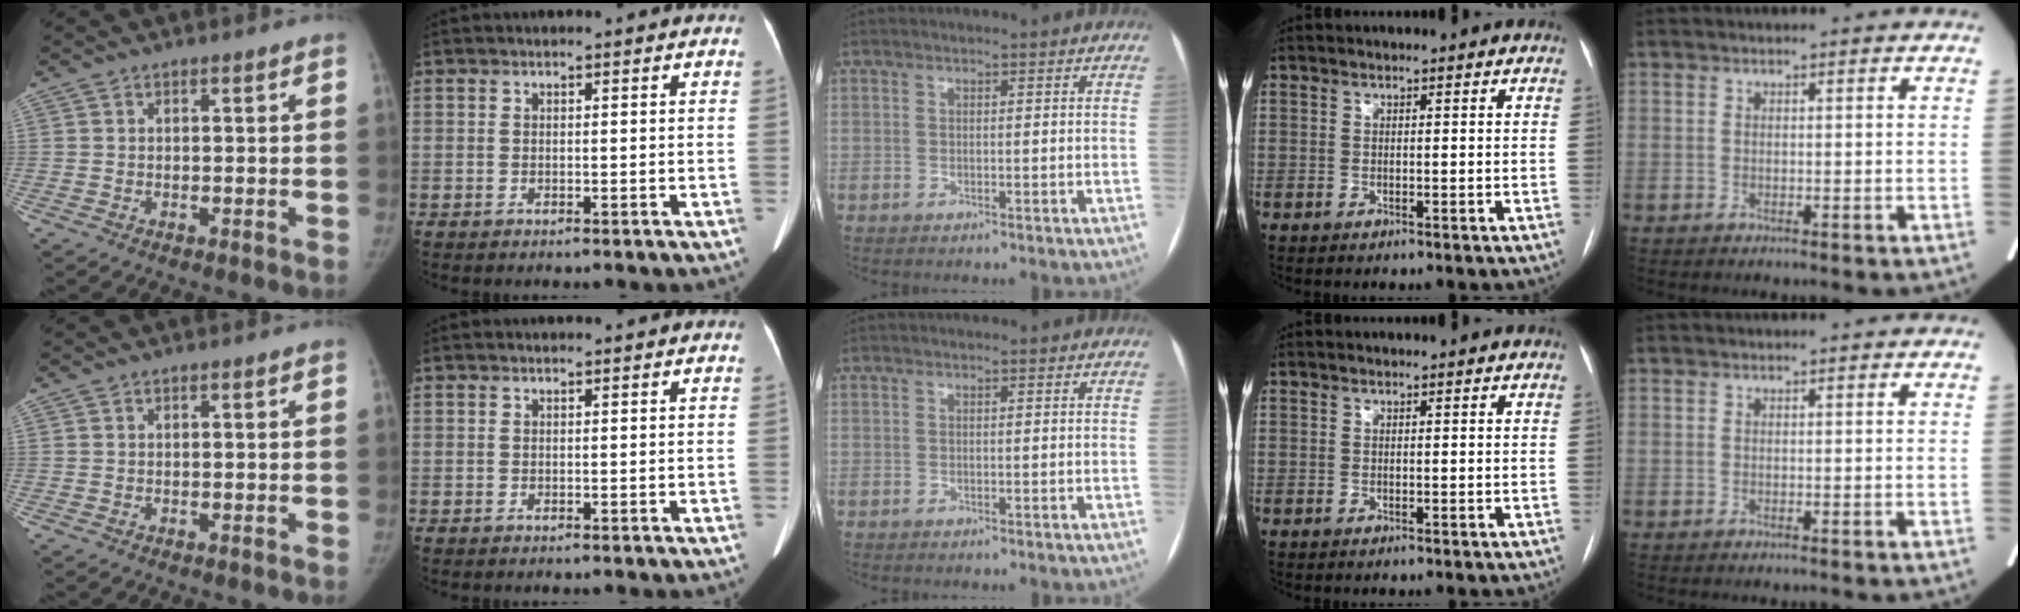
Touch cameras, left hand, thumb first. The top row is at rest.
{}